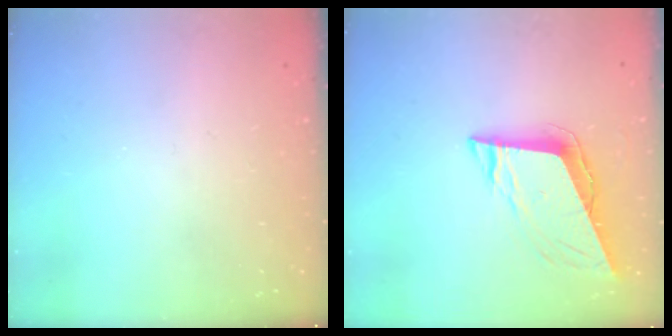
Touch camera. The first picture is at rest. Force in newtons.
{"total": 10.4, "press": 9.8, "slide": 3.5}